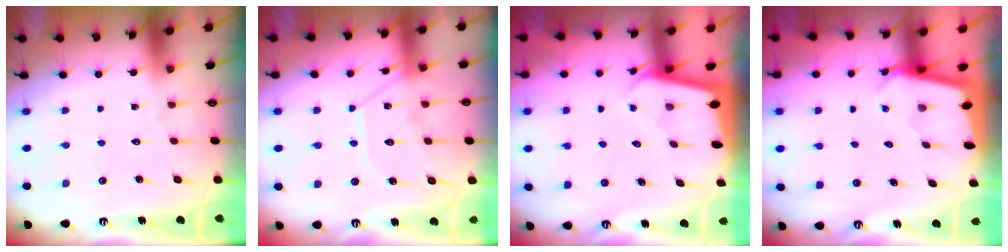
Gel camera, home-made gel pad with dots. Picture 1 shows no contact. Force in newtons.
{"total": 12.7, "press": 12.6, "slide": 1.2}
{"total": 1.9, "press": 1.9, "slide": 0.1}
{"total": 2.3, "press": 2.3, "slide": 0.1}